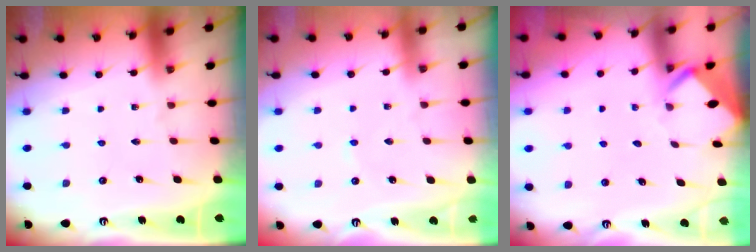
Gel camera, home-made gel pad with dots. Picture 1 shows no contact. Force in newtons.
{"total": 1.3, "press": 1.3, "slide": 0.2}
{"total": 3.4, "press": 3.4, "slide": 0.3}